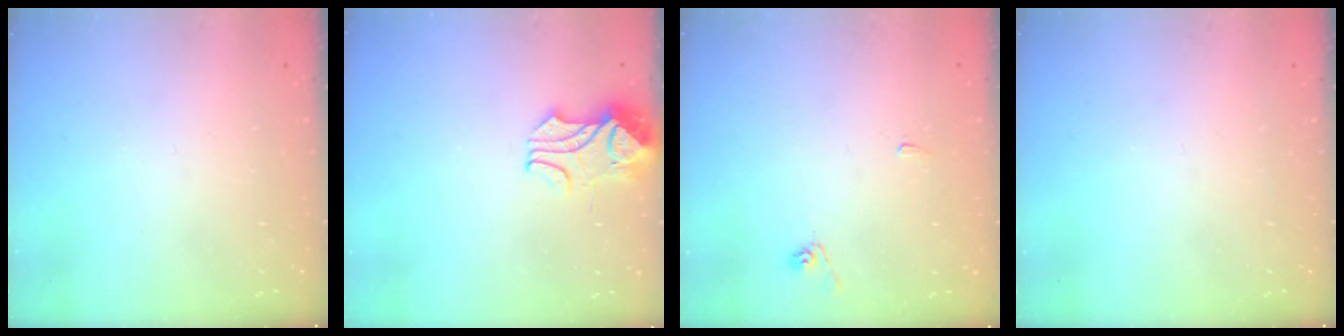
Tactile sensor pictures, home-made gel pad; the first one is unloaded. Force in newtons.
{"total": 2.2, "press": 2.0, "slide": 0.9}
{"total": 2.7, "press": 2.7, "slide": 0.2}
{"total": 0.0}